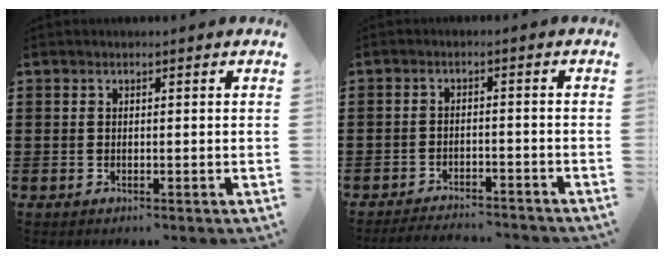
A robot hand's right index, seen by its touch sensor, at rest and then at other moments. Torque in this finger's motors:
{"motor_torque": [0.56, -0.06, -0.03, -0.06]}